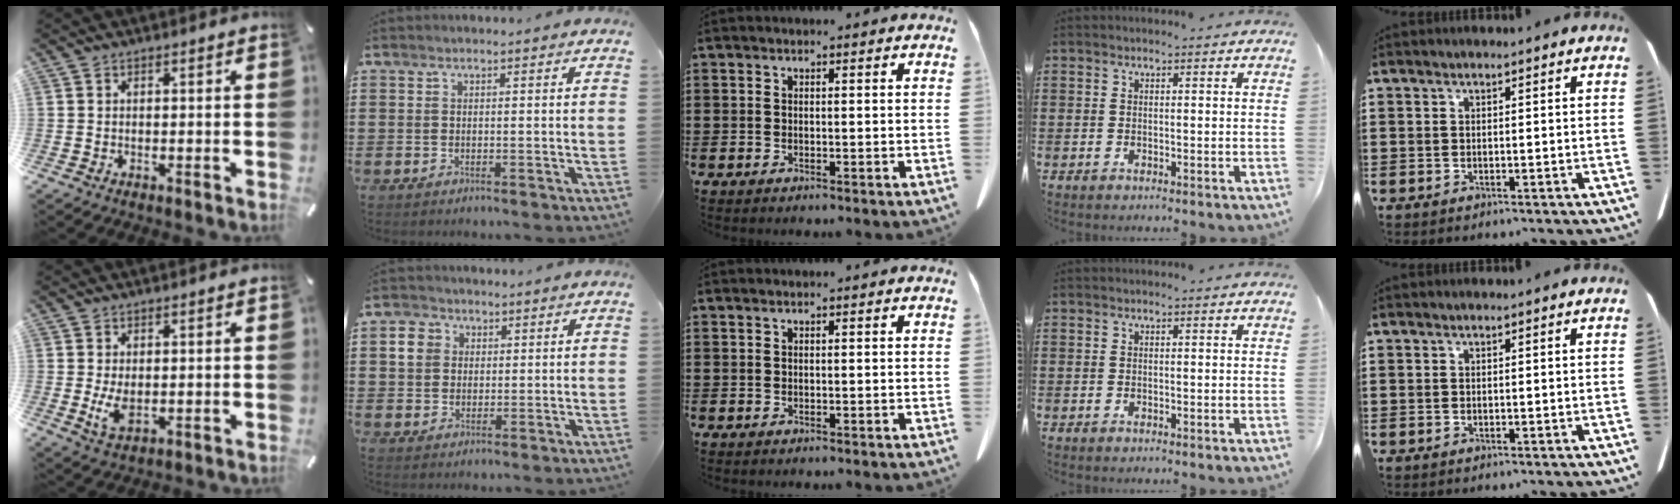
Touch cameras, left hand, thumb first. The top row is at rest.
{"thumb": {"total": 4.7, "force": [-0.2, 2.8, 3.7], "torque": [-0.087, -0.012, -0.007]}, "index": {"total": 4.1, "force": [1.2, 3.8, 1.0], "torque": [-0.031, 0.011, 0.019]}}